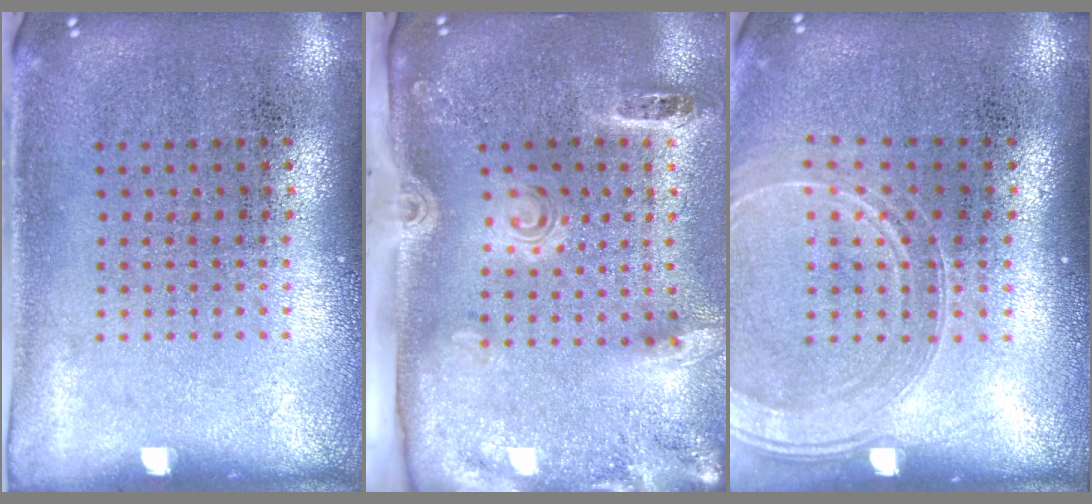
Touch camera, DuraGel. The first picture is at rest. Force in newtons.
{"total": 2.9, "press": 2.0, "slide": 2.1}
{"total": 1.6, "press": 1.5, "slide": 0.7}